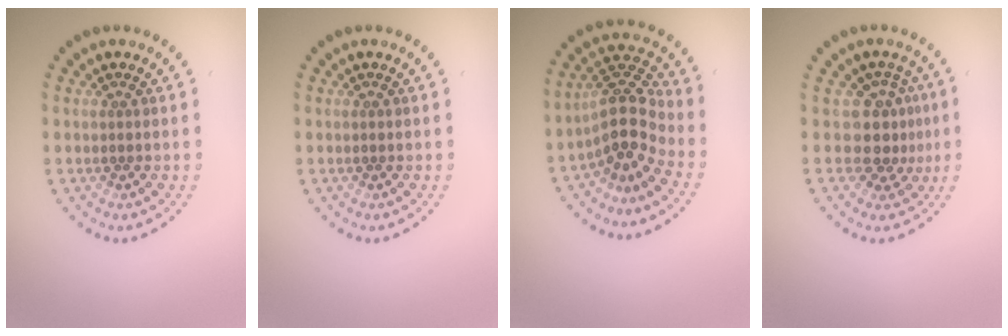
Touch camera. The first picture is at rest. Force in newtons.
{"total": 0.0}
{"total": 4.2, "press": 3.5, "slide": 2.3}
{"total": 3.0, "press": 2.1, "slide": 2.1}